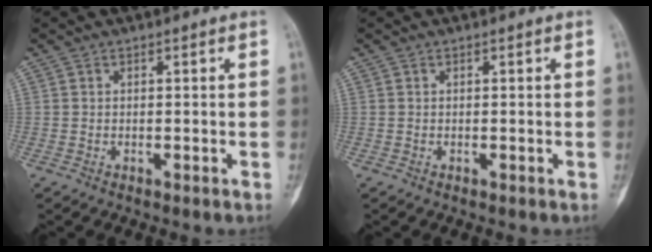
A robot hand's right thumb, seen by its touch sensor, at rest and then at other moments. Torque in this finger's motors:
{"motor_torque": [0.00, 0.00, 0.04, 0.00, 0.00]}